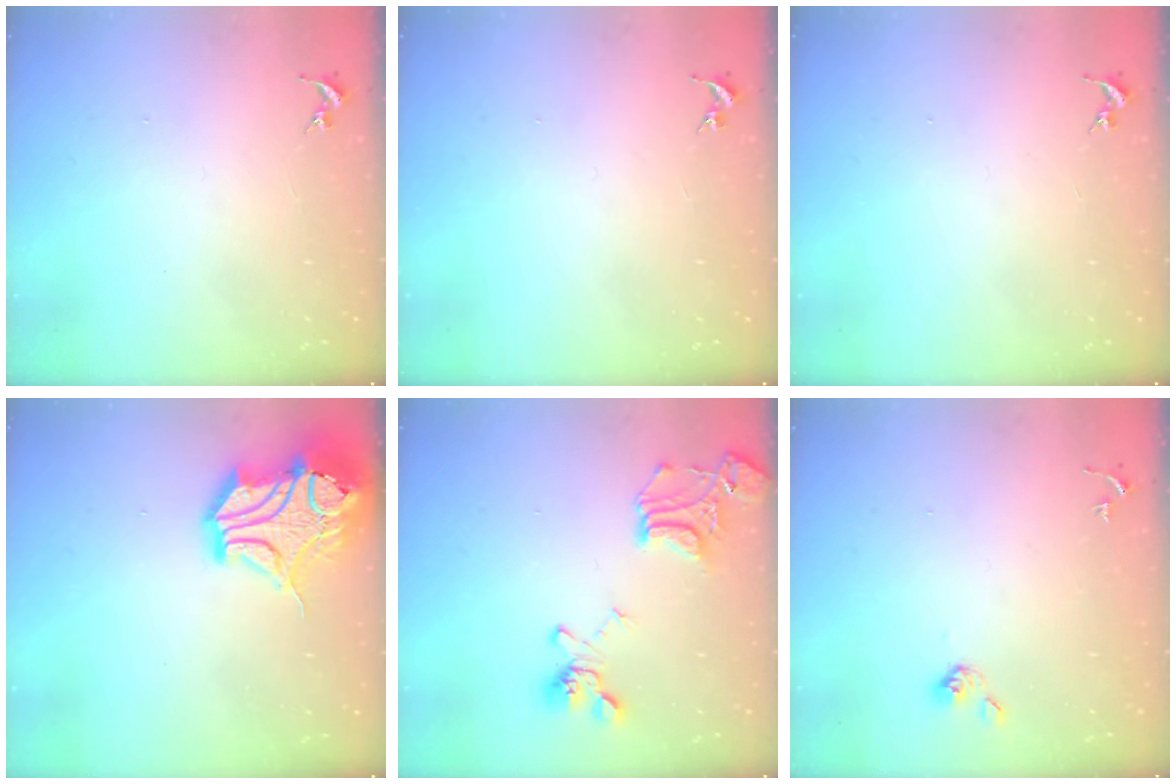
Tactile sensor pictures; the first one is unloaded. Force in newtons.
{"total": 0.0}
{"total": 0.0}
{"total": 19.2, "press": 19.0, "slide": 3.0}
{"total": 18.3, "press": 18.2, "slide": 1.7}
{"total": 4.0, "press": 3.9, "slide": 0.8}